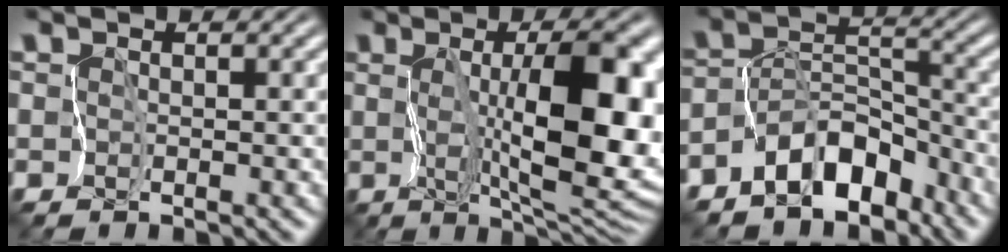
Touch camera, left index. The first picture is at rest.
{"total": 9.9, "force": [0.7, 2.9, 9.4], "torque": [-0.139, 0.000, 0.022]}
{"total": 7.2, "force": [-5.3, 3.7, 3.2], "torque": [-0.040, 0.012, -0.098]}